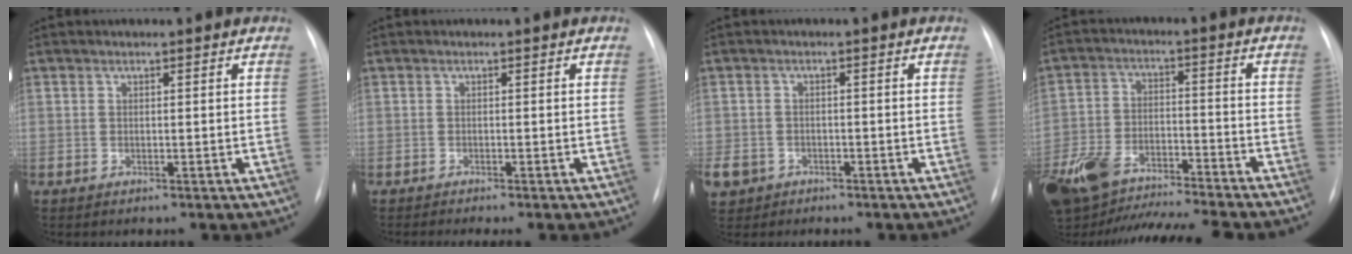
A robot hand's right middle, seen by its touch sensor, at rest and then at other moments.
{"total": 2.7, "force": [-2.3, -0.2, 1.5], "torque": [-0.015, -0.004, -0.028]}
{"total": 7.2, "force": [-4.0, 5.7, 1.8], "torque": [-0.061, -0.001, -0.062]}
{"total": 20.0, "force": [-16.9, 4.3, 9.7], "torque": [-0.238, -0.003, -0.283]}